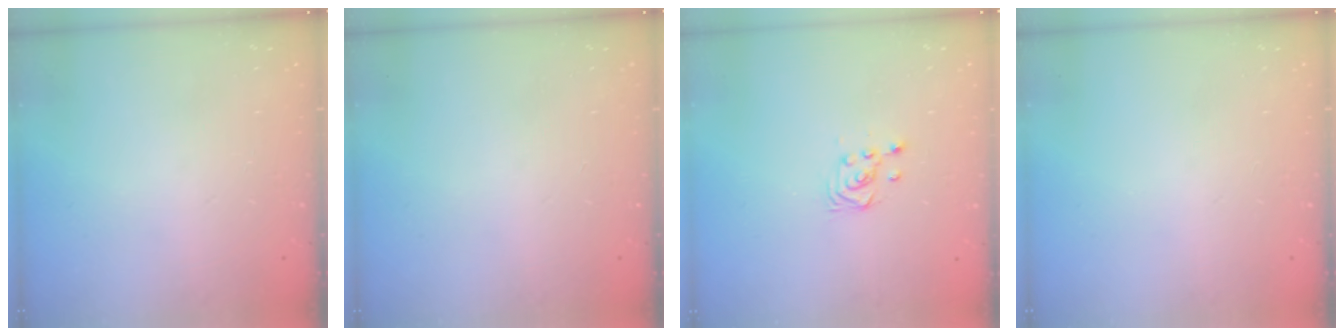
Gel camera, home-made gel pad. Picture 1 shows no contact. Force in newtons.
{"total": 0.0}
{"total": 3.5, "press": 3.4, "slide": 0.8}
{"total": 0.0}